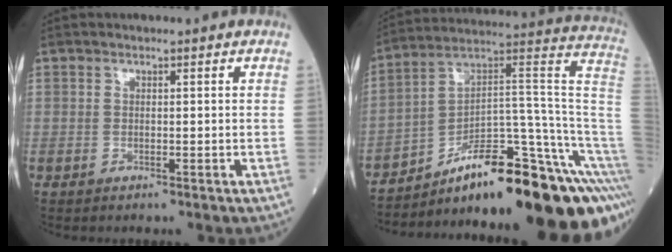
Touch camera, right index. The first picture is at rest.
{"total": 24.6, "force": [-14.5, 2.7, 19.8], "torque": [-0.166, 0.061, -0.212]}